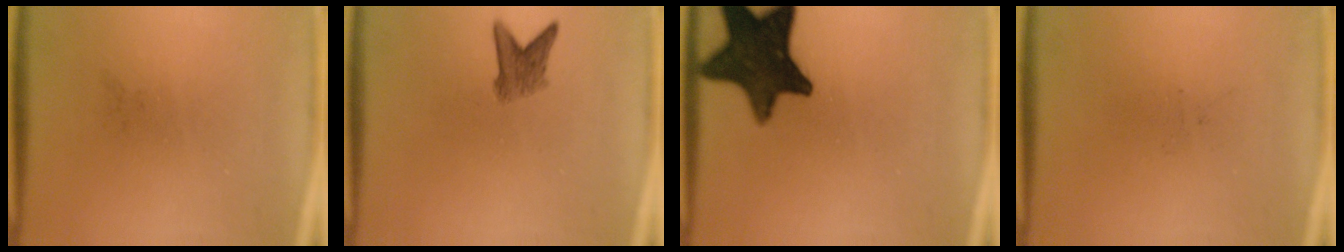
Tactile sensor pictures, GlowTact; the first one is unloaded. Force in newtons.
{"total": 3.0}
{"total": 15.0}
{"total": 0.0}